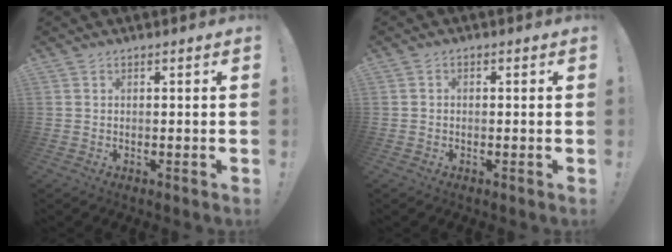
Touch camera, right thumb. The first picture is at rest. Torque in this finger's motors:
{"motor_torque": [-0.24, -0.04, -0.27, 0.18, 0.13]}